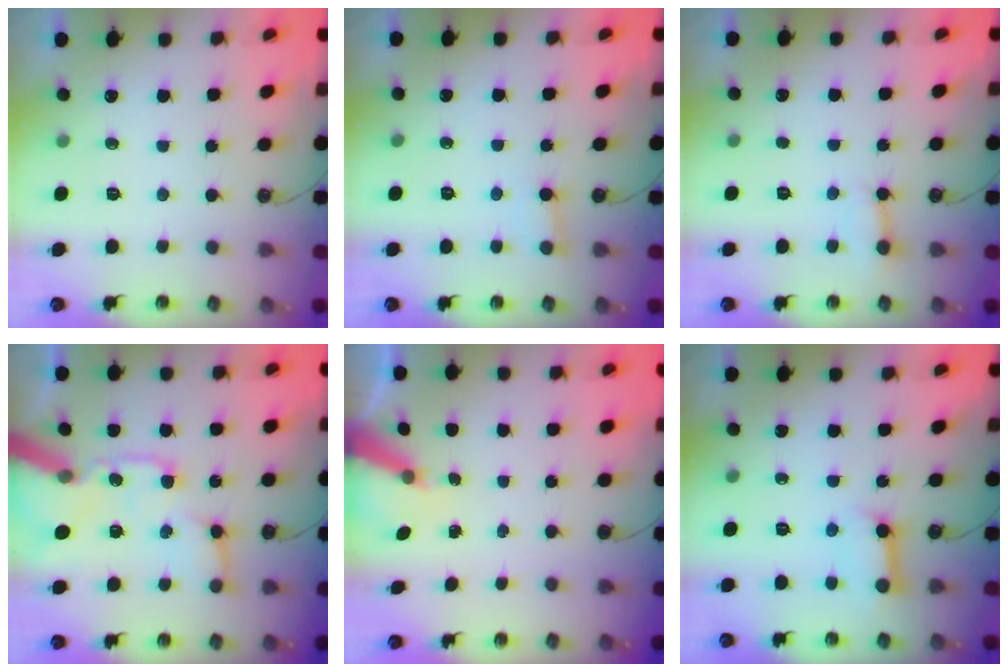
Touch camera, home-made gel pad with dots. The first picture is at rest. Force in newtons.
{"total": 2.7, "press": 2.7, "slide": 0.2}
{"total": 3.8, "press": 3.7, "slide": 0.7}
{"total": 20.5, "press": 20.3, "slide": 3.2}
{"total": 6.1, "press": 6.1, "slide": 0.7}
{"total": 9.2, "press": 9.1, "slide": 1.2}